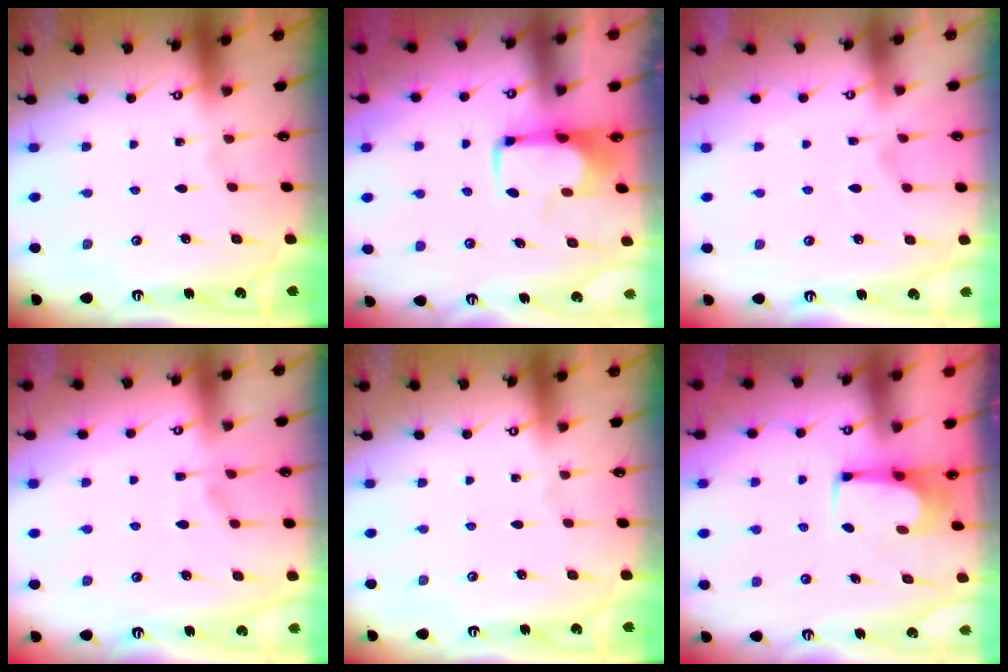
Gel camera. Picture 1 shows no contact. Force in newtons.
{"total": 1.8, "press": 1.7, "slide": 0.5}
{"total": 2.1, "press": 1.8, "slide": 1.2}
{"total": 1.2, "press": 0.3, "slide": 1.1}
{"total": 0.0}
{"total": 3.7, "press": 3.7, "slide": 0.3}